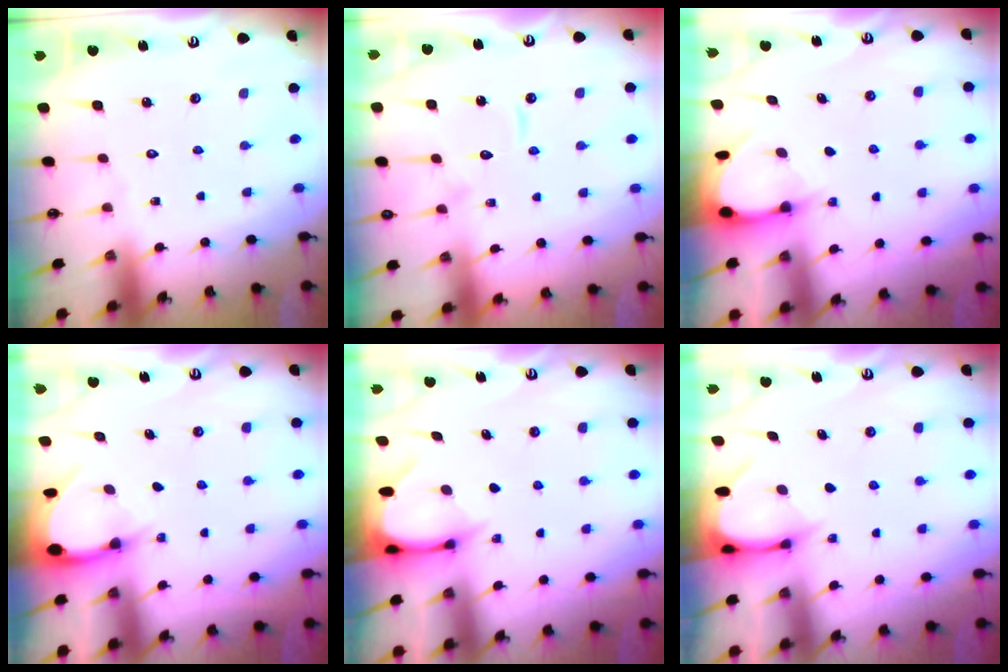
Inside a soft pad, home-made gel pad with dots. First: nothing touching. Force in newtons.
{"total": 8.5, "press": 8.4, "slide": 0.8}
{"total": 3.2, "press": 3.2, "slide": 0.4}
{"total": 3.7, "press": 3.7, "slide": 0.2}
{"total": 3.4, "press": 3.4, "slide": 0.3}
{"total": 3.3, "press": 3.3, "slide": 0.3}